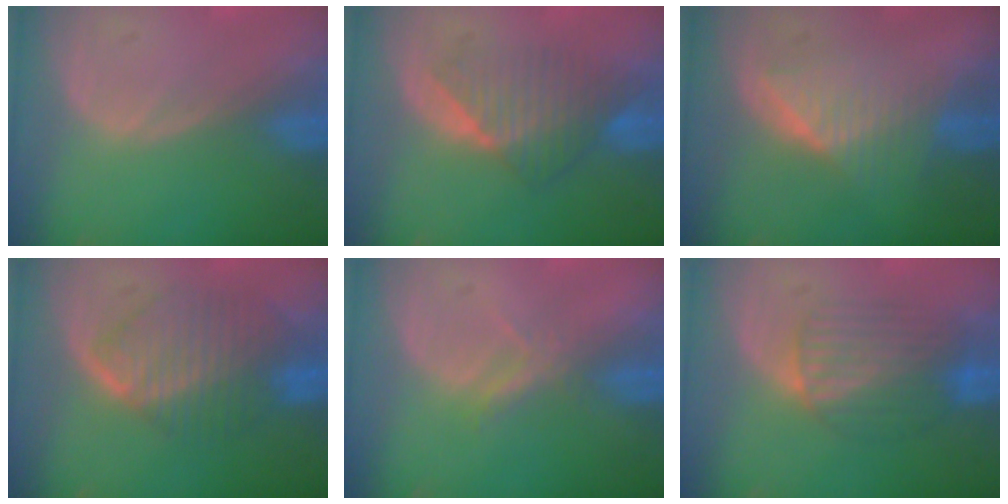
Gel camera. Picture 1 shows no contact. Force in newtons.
{"total": 6.7, "press": 6.4, "slide": 2.1}
{"total": 6.4, "press": 6.0, "slide": 2.2}
{"total": 7.8, "press": 7.8, "slide": 0.3}
{"total": 2.3, "press": 2.1, "slide": 0.9}
{"total": 6.5, "press": 6.4, "slide": 1.0}